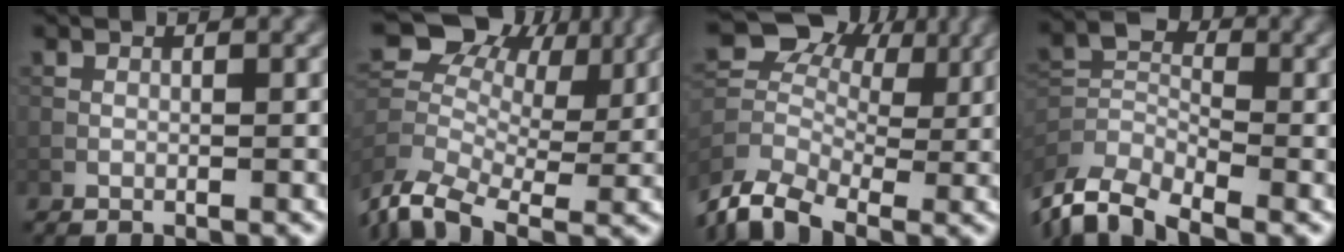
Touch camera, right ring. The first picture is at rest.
{"total": 8.9, "force": [-0.4, 5.9, 6.7], "torque": [-0.148, 0.021, -0.018]}
{"total": 6.3, "force": [-1.9, 4.5, 4.0], "torque": [-0.085, 0.016, -0.059]}
{"total": 7.5, "force": [-5.6, 3.3, 3.8], "torque": [-0.083, -0.007, -0.119]}